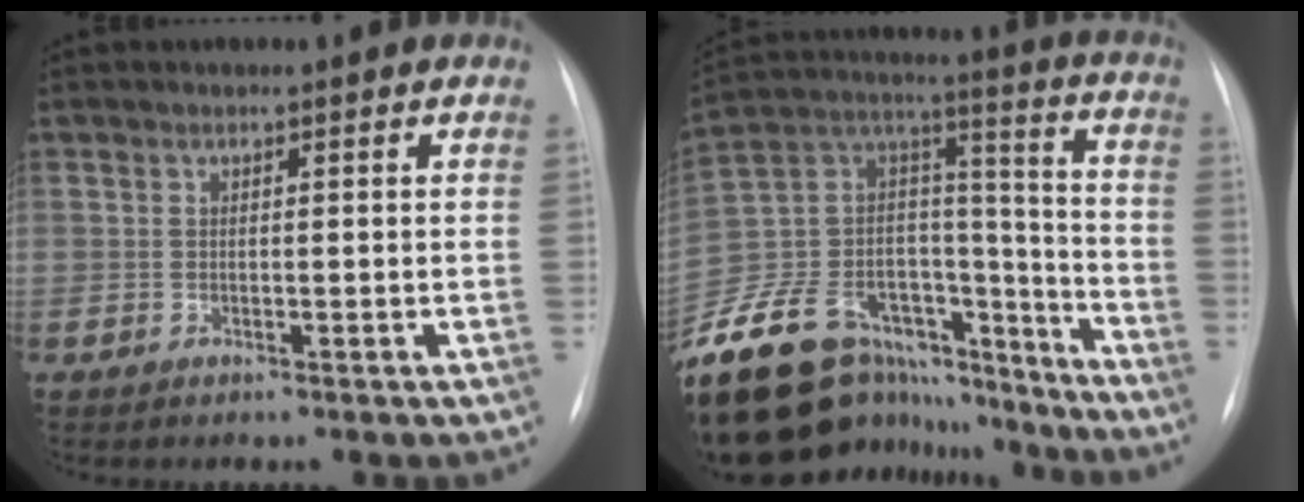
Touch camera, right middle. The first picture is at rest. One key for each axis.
{"total": 28.7, "fx": -22.4, "fy": 13.6, "fz": 11.6, "tx": -0.252, "ty": 0.037, "tz": -0.351}